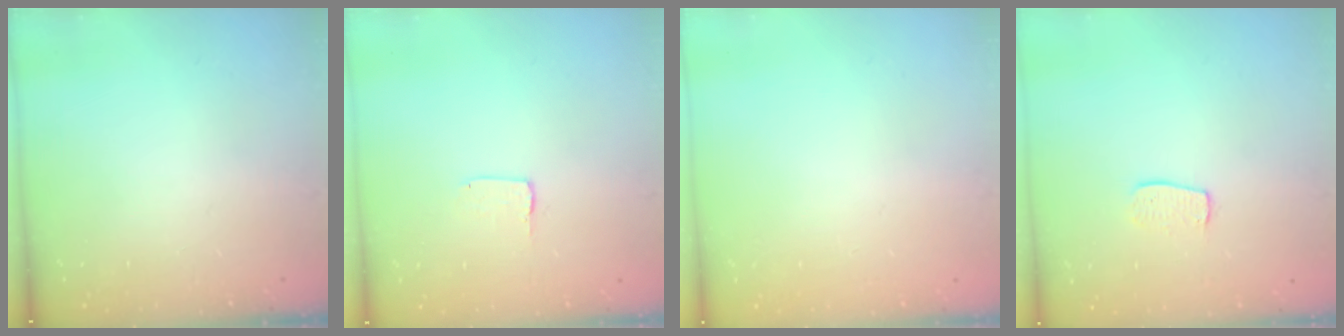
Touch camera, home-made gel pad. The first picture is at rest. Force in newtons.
{"total": 2.0, "press": 2.0, "slide": 0.1}
{"total": 0.8, "press": 0.4, "slide": 0.7}
{"total": 6.6, "press": 6.6, "slide": 0.2}